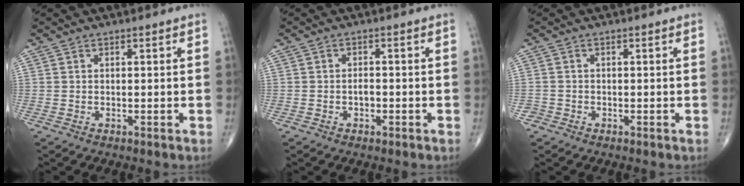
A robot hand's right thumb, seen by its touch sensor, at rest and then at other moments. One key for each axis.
{"total": 1.8, "fx": -0.6, "fy": 1.2, "fz": 1.2, "tx": -0.009, "ty": 0.006, "tz": -0.012}
{"total": 1.2, "fx": -0.7, "fy": 0.9, "fz": -0.2, "tx": 0.007, "ty": 0.006, "tz": -0.019}